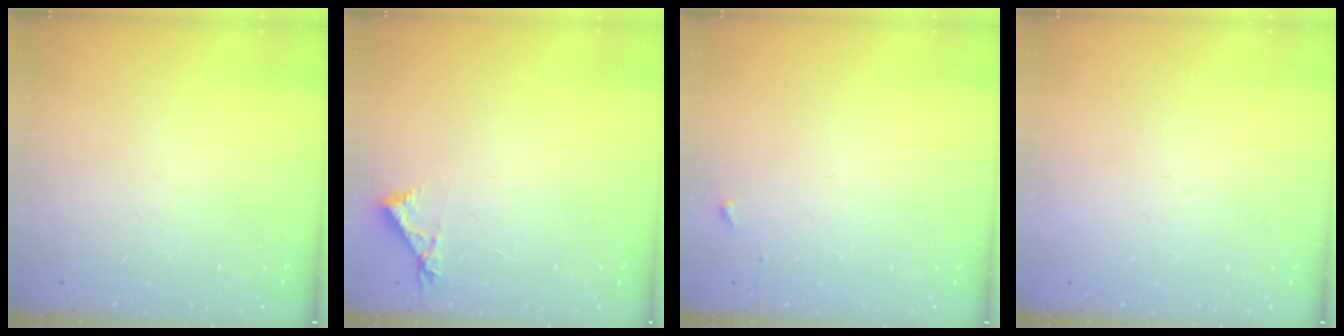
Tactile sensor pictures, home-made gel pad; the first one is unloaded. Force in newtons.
{"total": 4.7, "press": 4.7, "slide": 0.4}
{"total": 3.3, "press": 3.3, "slide": 0.4}
{"total": 1.5, "press": 1.5, "slide": 0.1}